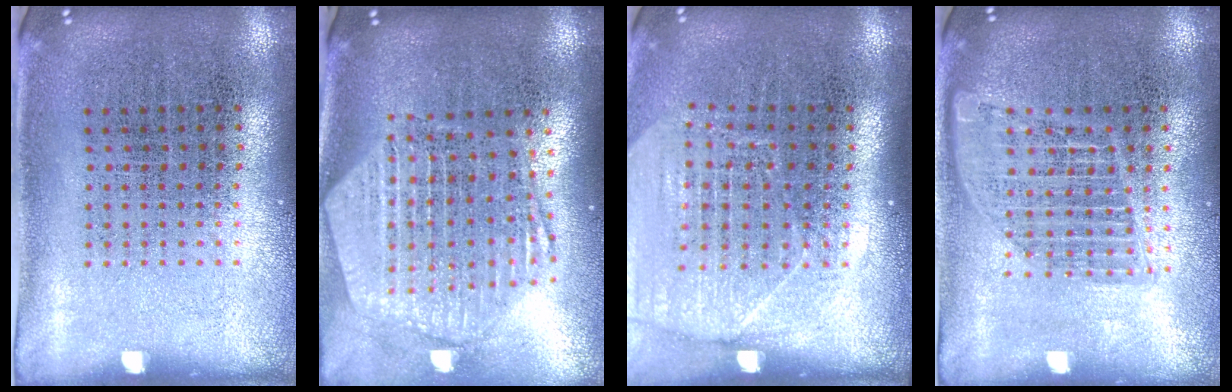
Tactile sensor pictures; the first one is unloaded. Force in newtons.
{"total": 2.6, "press": 2.1, "slide": 1.5}
{"total": 1.7, "press": 1.5, "slide": 0.8}
{"total": 1.5, "press": 1.4, "slide": 0.7}